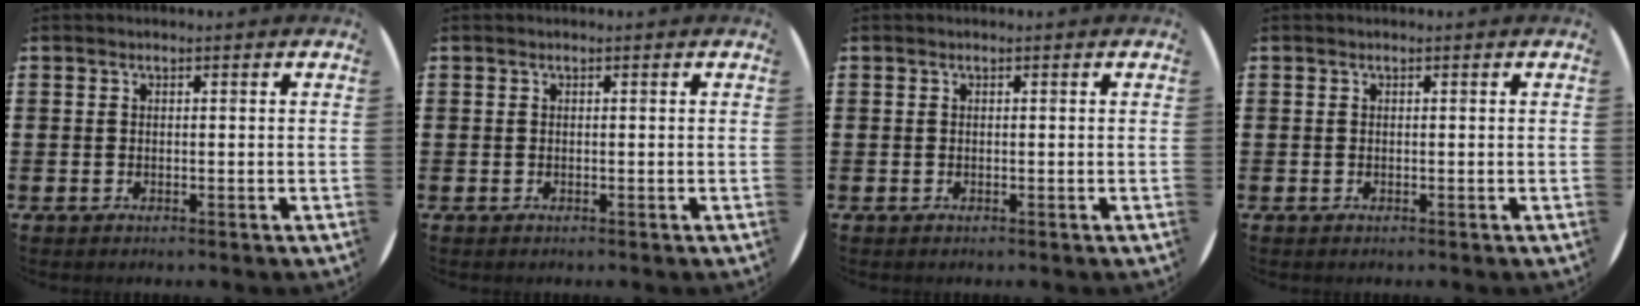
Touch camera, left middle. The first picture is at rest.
{"total": 0.0}
{"total": 0.0}
{"total": 0.0}